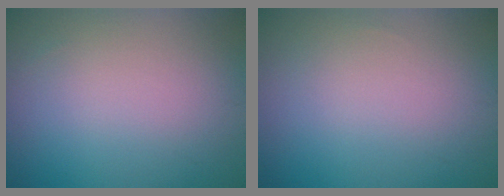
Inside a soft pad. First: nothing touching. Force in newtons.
{"total": 0.0}